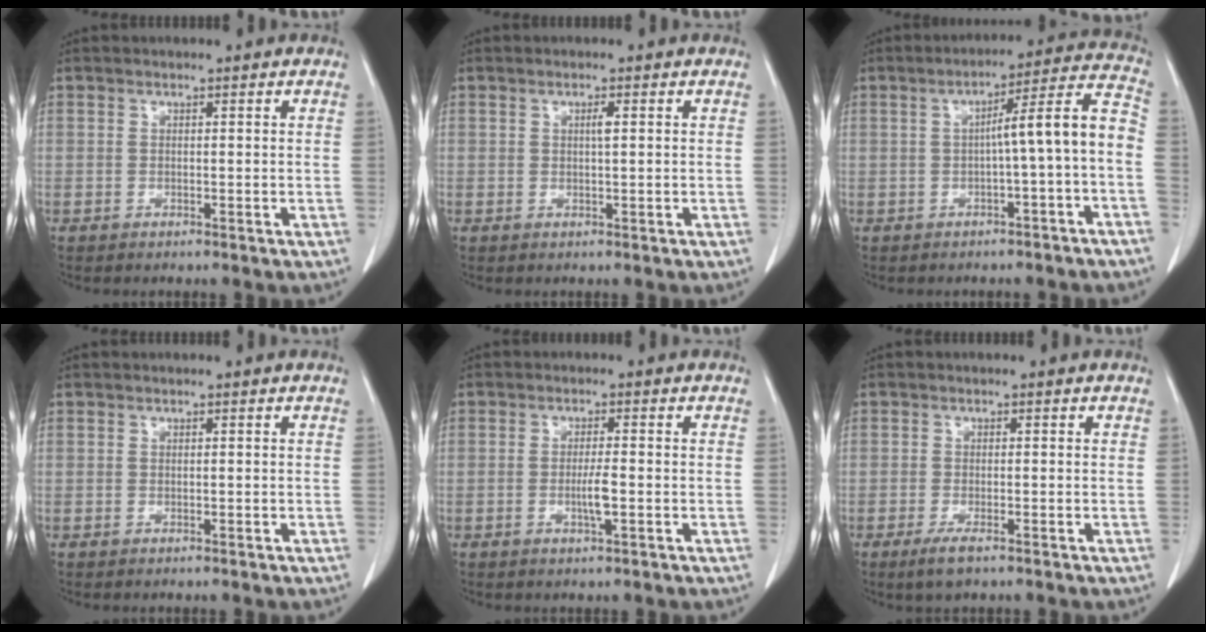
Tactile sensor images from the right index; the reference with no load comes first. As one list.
[{"total": 1.0, "force": [0.2, -0.2, 1.0], "torque": [-0.022, 0.000, 0.004]}, {"total": 8.8, "force": [-1.9, -0.5, 8.6], "torque": [-0.116, 0.030, -0.027]}, {"total": 0.0}, {"total": 2.9, "force": [-0.7, 0.0, 2.8], "torque": [-0.056, -0.003, -0.012]}, {"total": 2.7, "force": [-1.7, 0.4, 2.0], "torque": [-0.042, -0.005, -0.030]}]